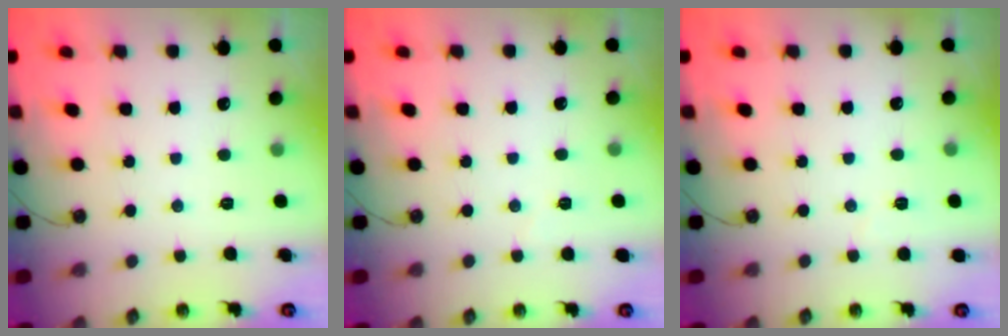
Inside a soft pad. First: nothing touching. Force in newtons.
{"total": 2.1, "press": 1.9, "slide": 0.7}
{"total": 1.5, "press": 1.5, "slide": 0.5}